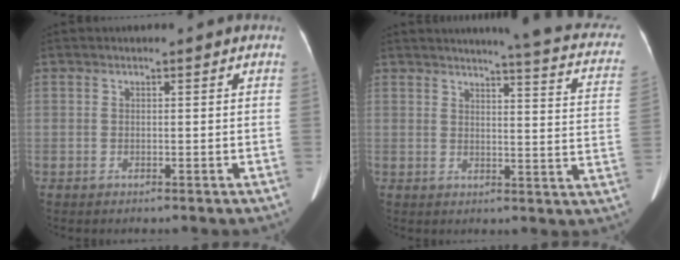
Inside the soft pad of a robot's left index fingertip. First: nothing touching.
{"total": 15.0, "force": [12.6, 1.3, 8.0], "torque": [-0.095, -0.049, 0.116]}